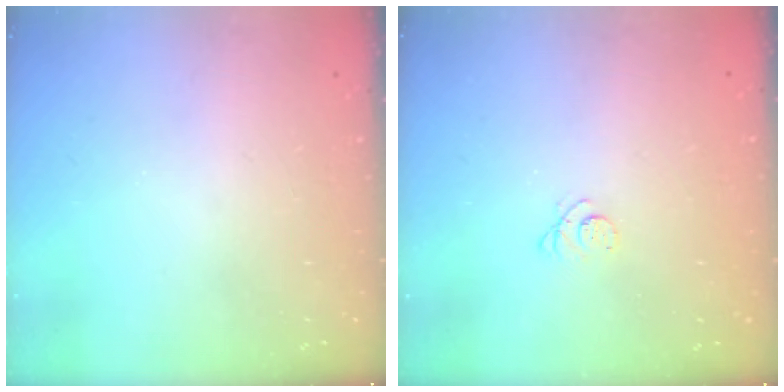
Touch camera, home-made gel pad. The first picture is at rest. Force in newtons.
{"total": 2.5, "press": 2.5, "slide": 0.3}